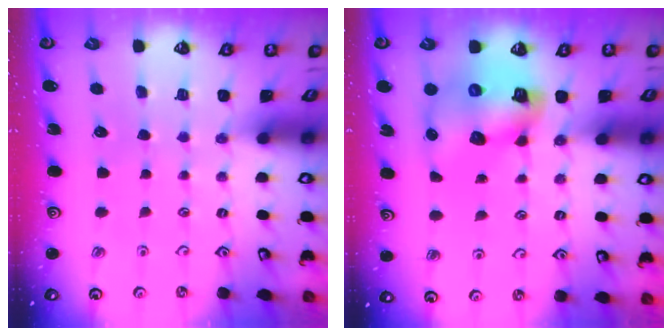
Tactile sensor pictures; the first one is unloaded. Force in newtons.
{"total": 12.8, "press": 12.7, "slide": 1.7}